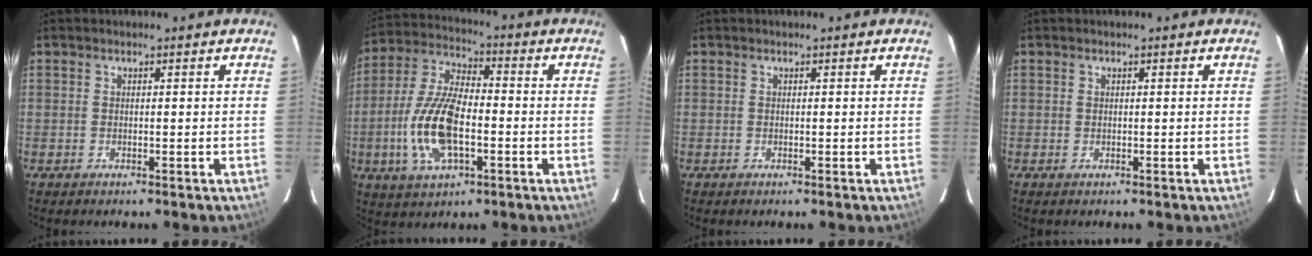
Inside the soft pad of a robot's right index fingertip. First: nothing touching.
{"total": 14.4, "force": [-3.5, 6.2, 12.5], "torque": [-0.266, 0.002, -0.067]}
{"total": 0.0}
{"total": 0.0}